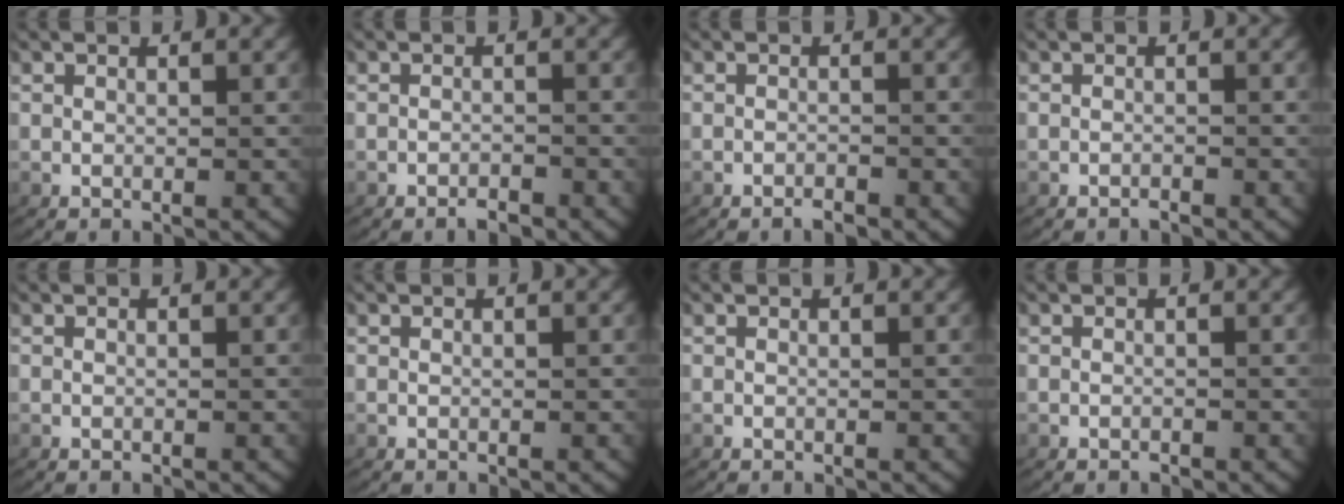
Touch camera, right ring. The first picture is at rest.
{"total": 1.6, "force": [-1.5, 0.4, 0.4], "torque": [-0.004, -0.005, -0.023]}
{"total": 1.3, "force": [-1.2, 0.2, 0.3], "torque": [-0.003, -0.005, -0.020]}
{"total": 0.8, "force": [-0.8, 0.0, 0.0], "torque": [-0.003, -0.006, -0.012]}
{"total": 0.0}
{"total": 0.0}
{"total": 0.0}
{"total": 0.5, "force": [-0.5, 0.0, 0.0], "torque": [-0.004, -0.006, -0.006]}